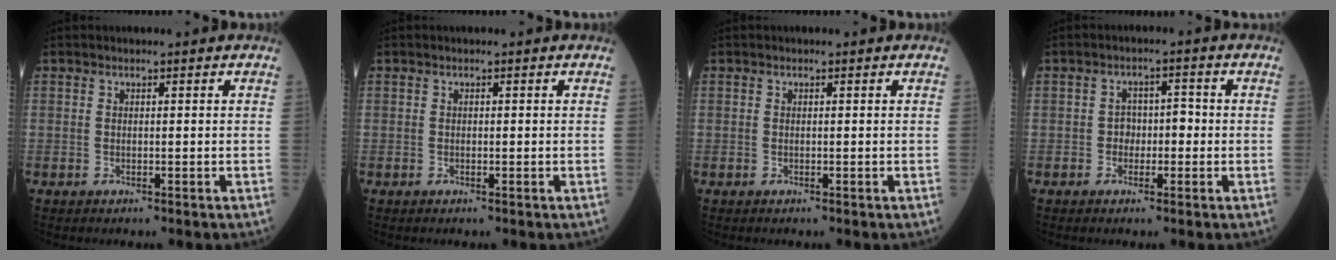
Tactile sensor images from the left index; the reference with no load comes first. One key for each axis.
{"total": 0.0}
{"total": 0.0}
{"total": 3.0, "fx": -0.6, "fy": 1.9, "fz": 2.2, "tx": -0.028, "ty": 0.016, "tz": -0.012}